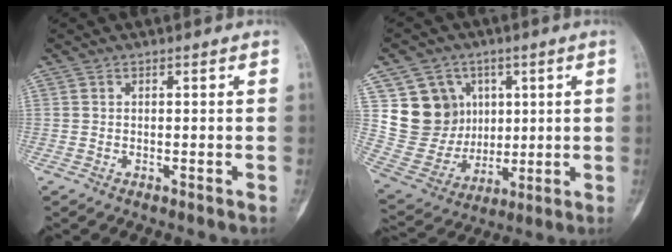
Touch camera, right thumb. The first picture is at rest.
{"total": 14.6, "force": [4.7, 12.8, 5.2], "torque": [-0.057, -0.007, 0.106]}